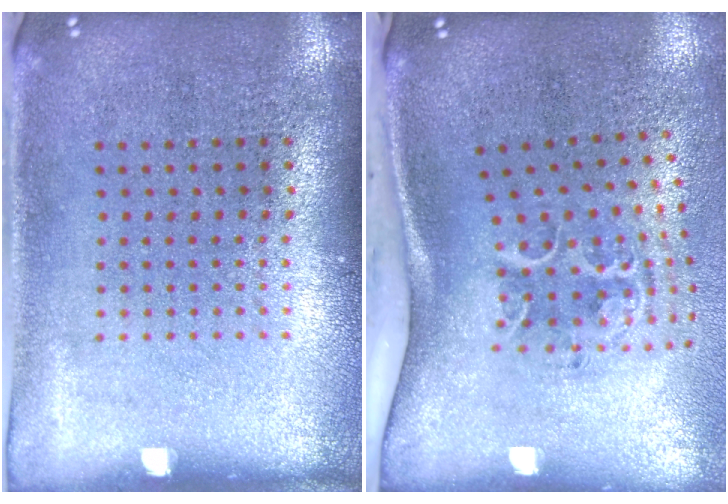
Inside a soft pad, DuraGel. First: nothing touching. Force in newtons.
{"total": 2.2, "press": 1.4, "slide": 1.7}